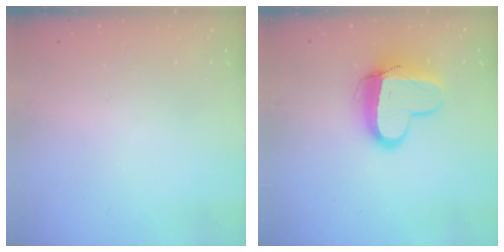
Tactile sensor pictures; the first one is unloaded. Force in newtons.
{"total": 12.7, "press": 12.7, "slide": 1.1}